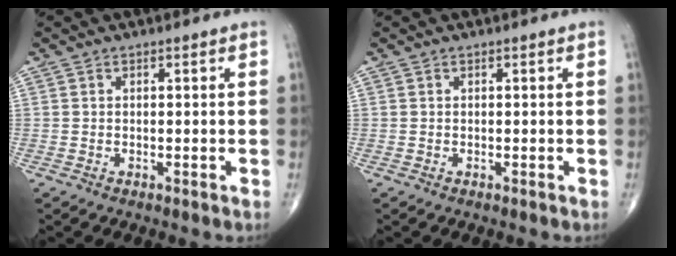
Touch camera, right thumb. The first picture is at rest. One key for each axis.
{"total": 0.0}